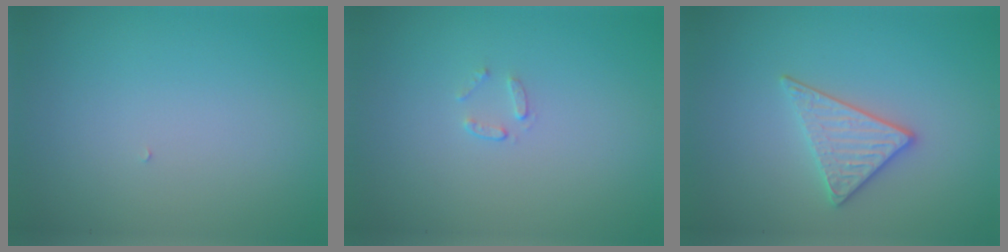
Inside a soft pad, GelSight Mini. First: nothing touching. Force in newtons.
{"total": 0.7, "press": 0.4, "slide": 0.6}
{"total": 2.9, "press": 2.7, "slide": 1.1}